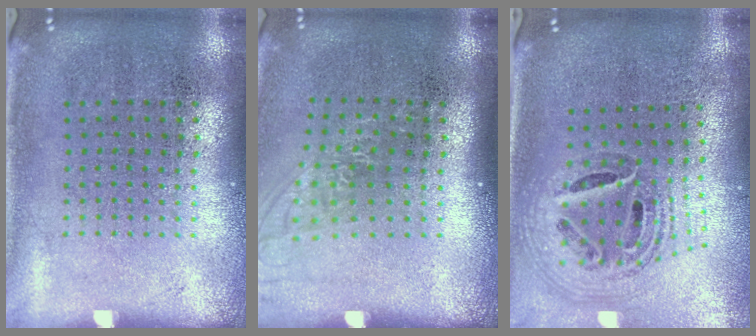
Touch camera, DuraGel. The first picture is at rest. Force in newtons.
{"total": 1.2, "press": 1.0, "slide": 0.7}
{"total": 1.6, "press": 1.4, "slide": 0.8}